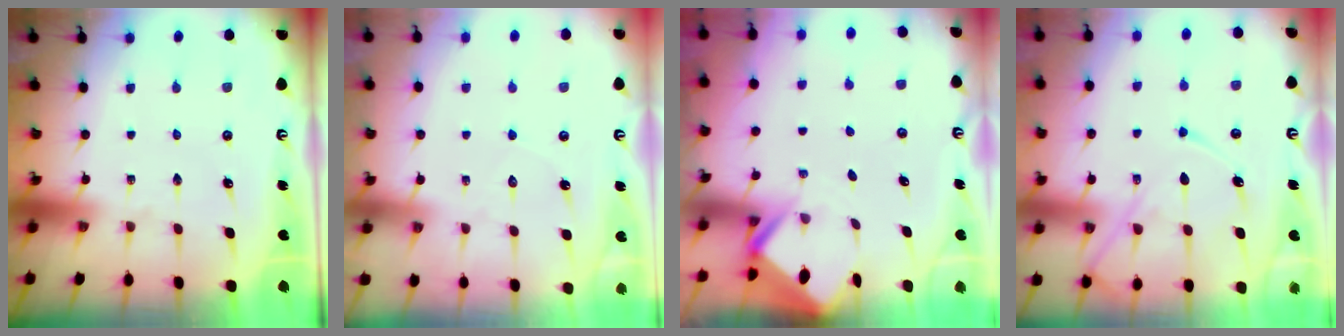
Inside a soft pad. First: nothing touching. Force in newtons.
{"total": 3.8, "press": 3.8, "slide": 0.3}
{"total": 2.4, "press": 2.4, "slide": 0.2}
{"total": 11.8, "press": 11.8, "slide": 1.1}